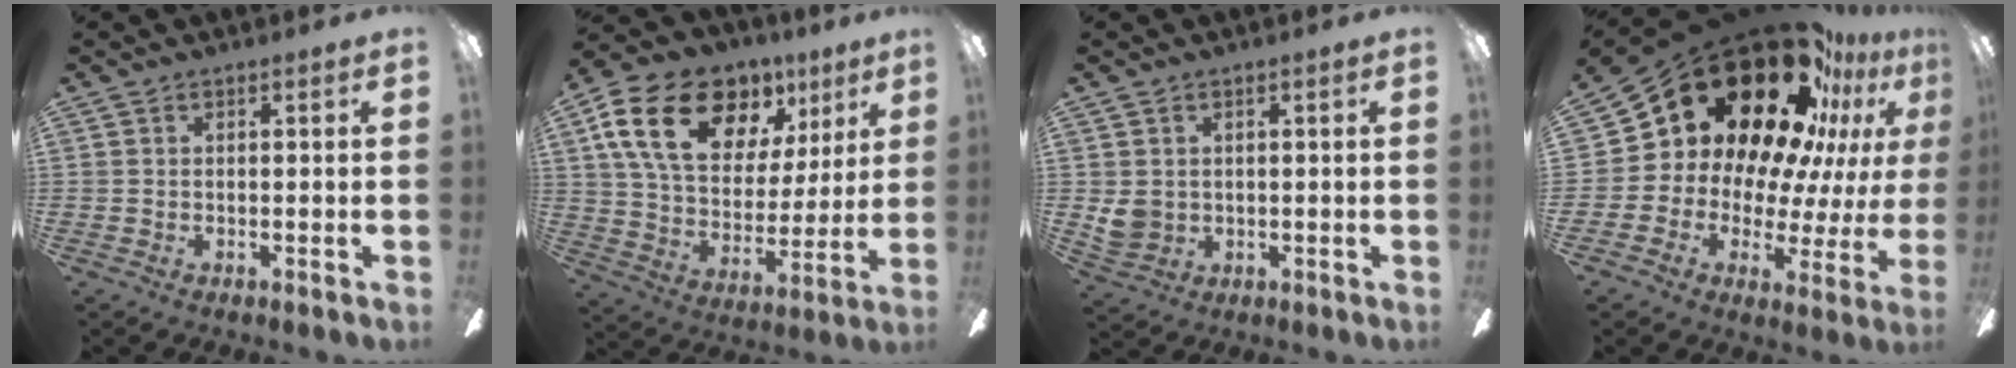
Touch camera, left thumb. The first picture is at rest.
{"total": 21.5, "force": [10.8, 13.4, 12.9], "torque": [-0.217, -0.039, 0.198]}
{"total": 4.6, "force": [1.4, 4.1, 1.5], "torque": [-0.034, 0.000, 0.028]}
{"total": 26.3, "force": [17.2, 13.0, 15.0], "torque": [-0.246, -0.139, 0.317]}